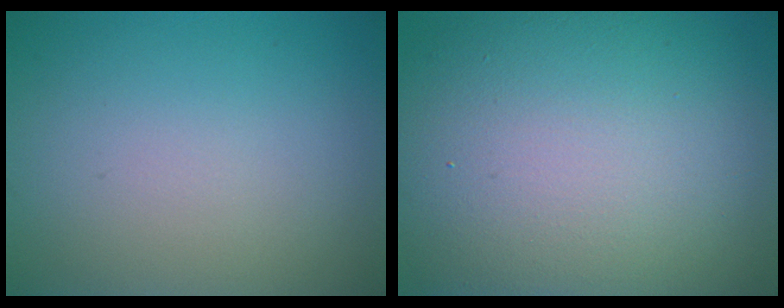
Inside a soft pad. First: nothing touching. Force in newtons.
{"total": 16.0, "press": 15.9, "slide": 1.3}